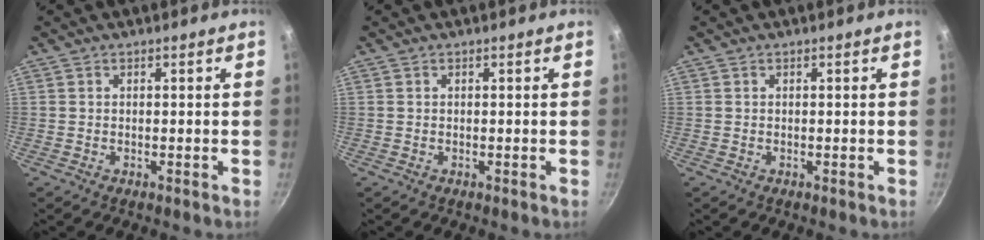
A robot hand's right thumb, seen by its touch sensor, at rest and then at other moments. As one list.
[{"total": 0.0}, {"total": 0.0}]